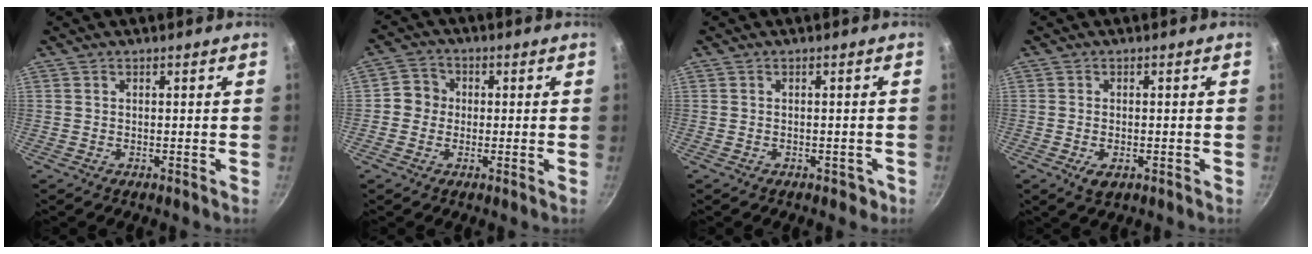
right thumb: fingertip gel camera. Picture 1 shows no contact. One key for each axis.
{"total": 4.5, "fx": -0.2, "fy": 4.3, "fz": 1.5, "tx": 0.001, "ty": 0.010, "tz": -0.018}
{"total": 1.9, "fx": -0.9, "fy": 1.3, "fz": 1.0, "tx": -0.002, "ty": 0.017, "tz": 0.002}
{"total": 3.0, "fx": -1.1, "fy": 1.7, "fz": 2.3, "tx": -0.040, "ty": -0.003, "tz": -0.017}